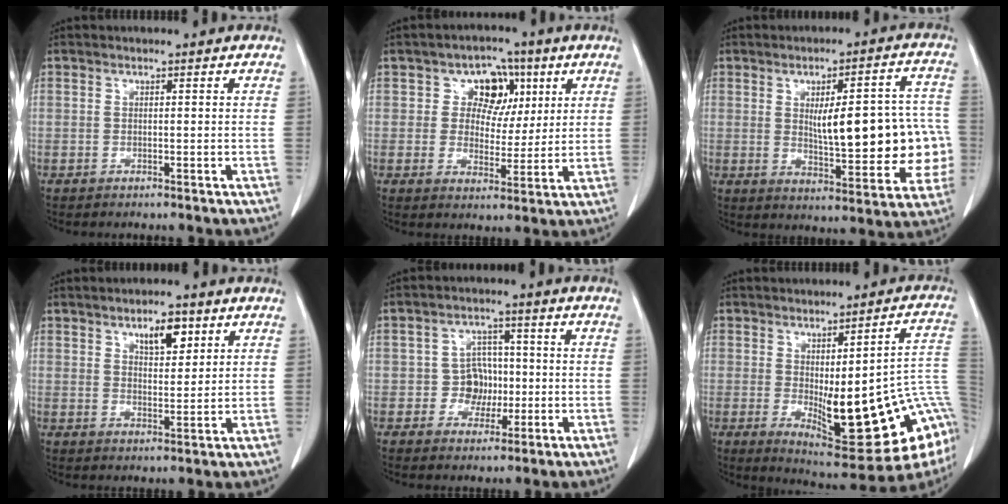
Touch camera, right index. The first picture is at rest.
{"total": 6.9, "force": [2.6, 5.5, 3.3], "torque": [-0.035, 0.018, 0.041]}
{"total": 17.0, "force": [0.0, 5.1, 16.3], "torque": [-0.184, 0.025, 0.013]}
{"total": 5.3, "force": [3.0, 2.0, 3.8], "torque": [-0.062, -0.002, 0.050]}
{"total": 4.9, "force": [-0.7, 4.5, 1.8], "torque": [-0.021, 0.016, -0.009]}
{"total": 22.5, "force": [-4.1, 5.1, 21.5], "torque": [-0.201, 0.006, -0.031]}